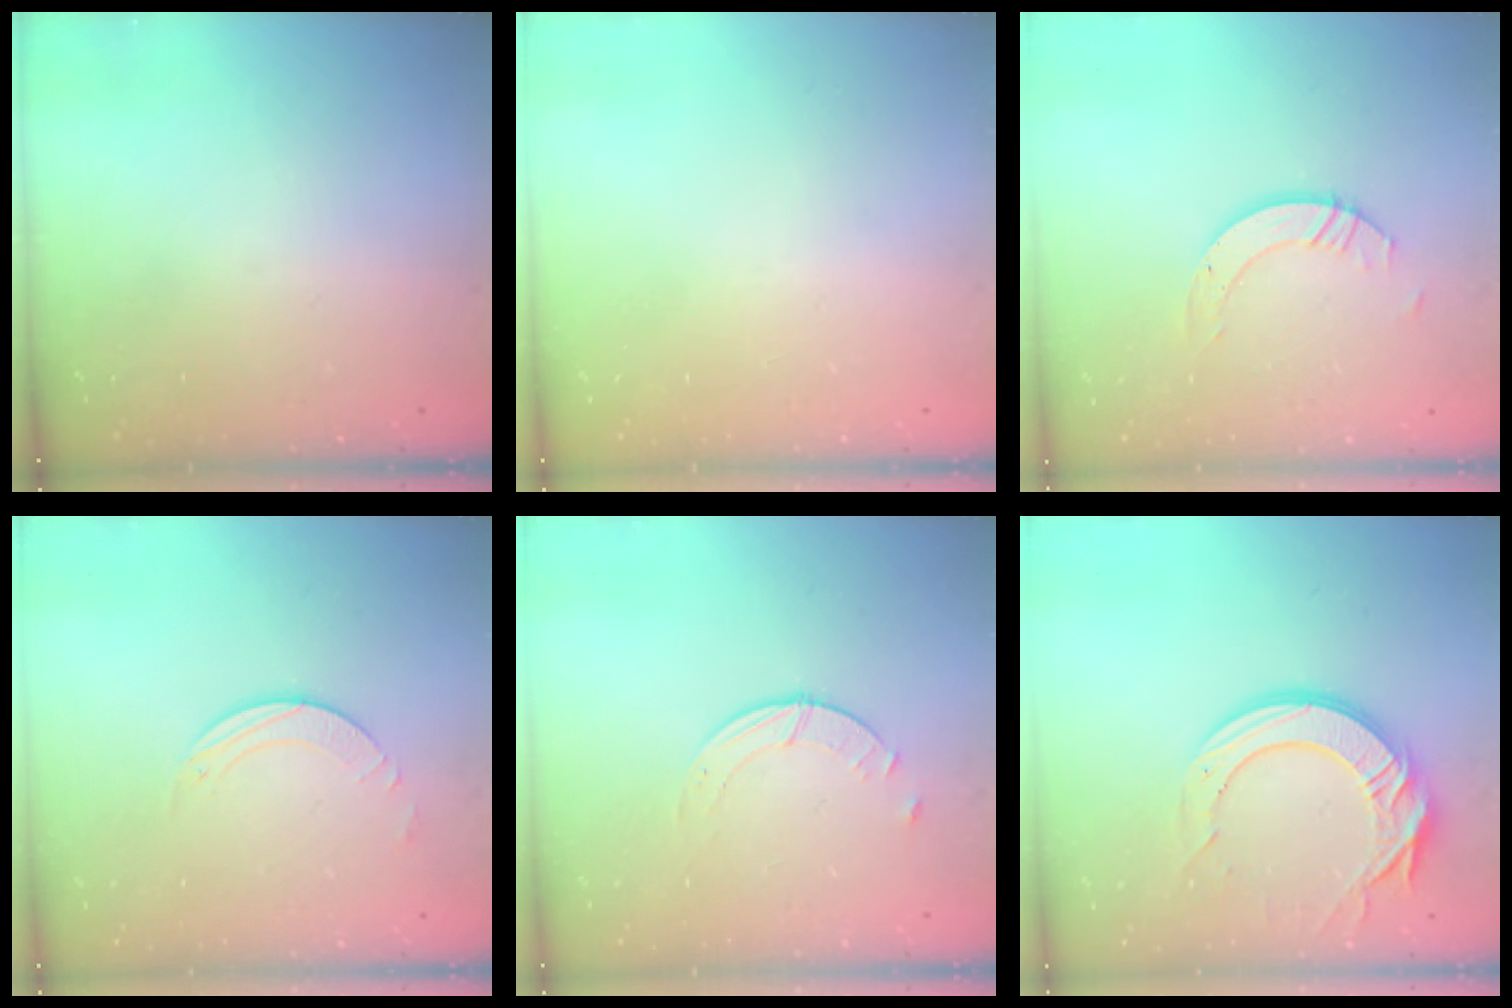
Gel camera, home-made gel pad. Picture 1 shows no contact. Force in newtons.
{"total": 0.0}
{"total": 5.0, "press": 5.0, "slide": 0.3}
{"total": 2.5, "press": 2.5, "slide": 0.2}
{"total": 2.5, "press": 2.5, "slide": 0.3}
{"total": 15.8, "press": 15.7, "slide": 1.7}